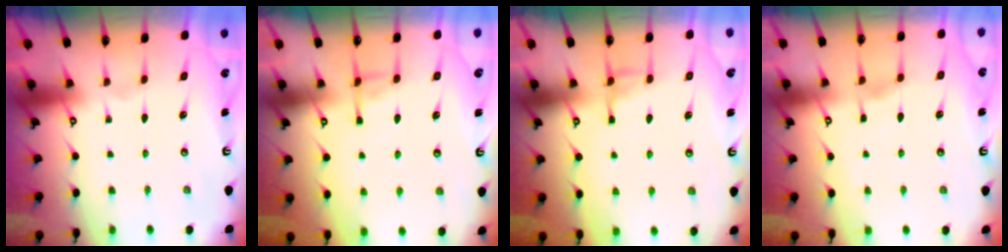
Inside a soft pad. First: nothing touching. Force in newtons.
{"total": 4.8, "press": 4.8, "slide": 0.8}
{"total": 4.8, "press": 4.7, "slide": 0.7}
{"total": 2.9, "press": 2.9, "slide": 0.4}